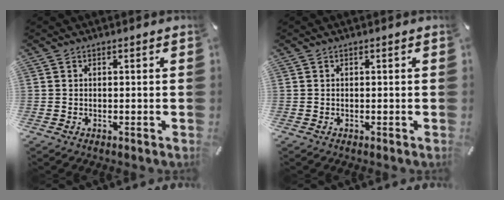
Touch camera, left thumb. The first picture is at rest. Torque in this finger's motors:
{"motor_torque": [0.00, 0.00, 0.01, -0.01, 0.00]}